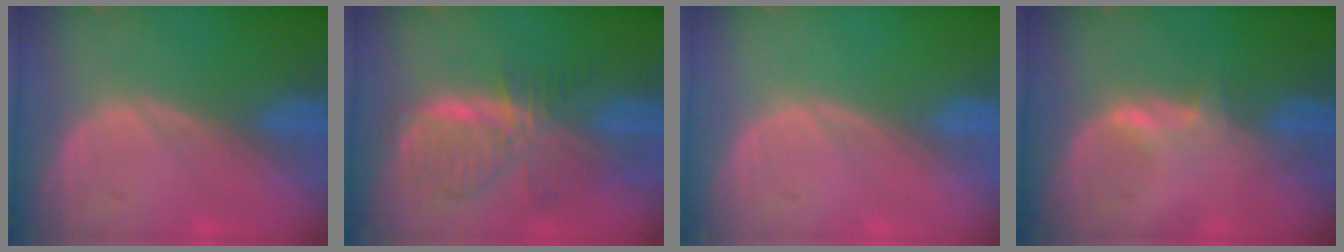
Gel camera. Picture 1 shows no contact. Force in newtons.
{"total": 7.9, "press": 7.0, "slide": 3.6}
{"total": 0.0}
{"total": 2.6, "press": 2.5, "slide": 0.3}